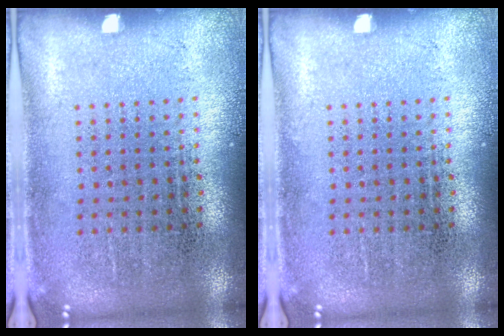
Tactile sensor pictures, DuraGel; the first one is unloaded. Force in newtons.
{"total": 0.0}